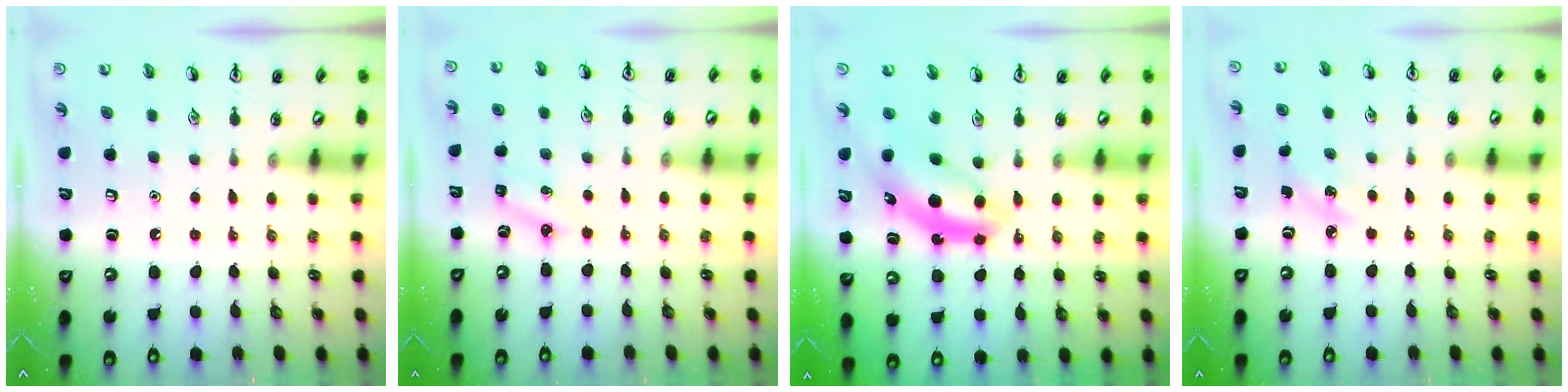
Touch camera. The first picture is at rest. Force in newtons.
{"total": 2.8, "press": 2.6, "slide": 1.0}
{"total": 5.6, "press": 5.5, "slide": 1.2}
{"total": 3.5, "press": 3.3, "slide": 1.2}